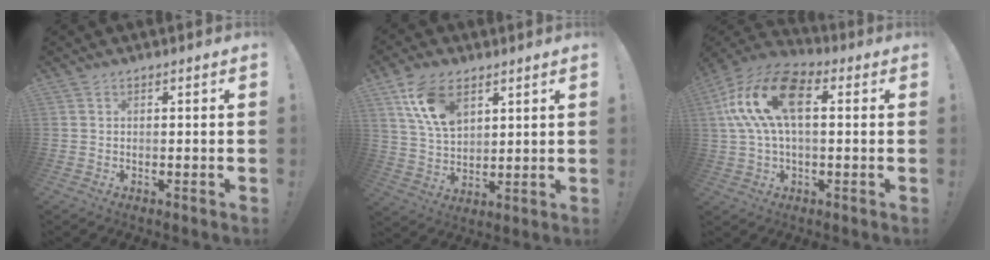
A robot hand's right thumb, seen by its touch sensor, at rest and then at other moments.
{"total": 13.0, "force": [6.7, 7.8, 8.0], "torque": [-0.150, -0.016, 0.128]}
{"total": 18.2, "force": [4.4, 10.0, 14.6], "torque": [-0.276, 0.008, 0.075]}